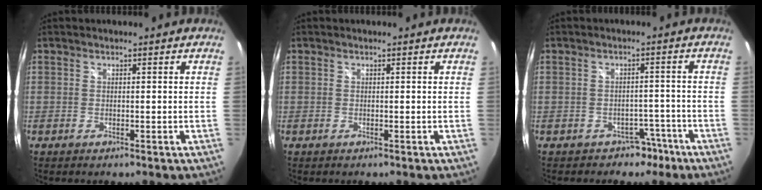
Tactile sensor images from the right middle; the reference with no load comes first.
{"total": 0.0}
{"total": 4.1, "force": [-2.8, 2.9, 0.7], "torque": [-0.010, 0.017, -0.031]}